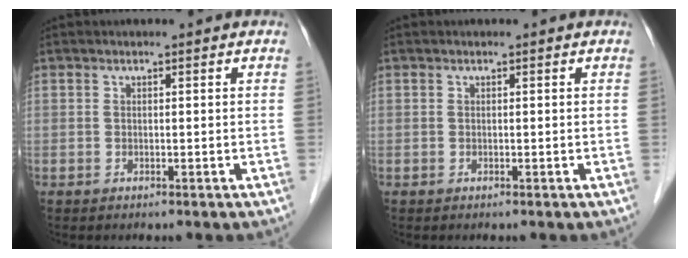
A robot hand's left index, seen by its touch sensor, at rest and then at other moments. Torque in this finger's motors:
{"motor_torque": [0.00, 0.00, -0.03, 0.00]}